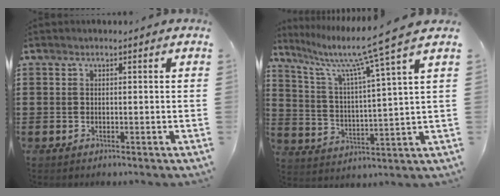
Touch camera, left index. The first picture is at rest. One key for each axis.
{"total": 9.3, "fx": 7.4, "fy": -1.1, "fz": 5.6, "tx": -0.130, "ty": -0.048, "tz": 0.113}